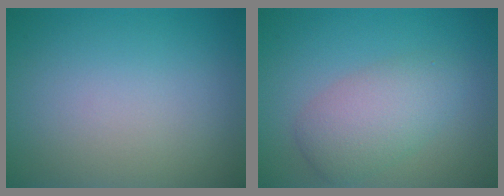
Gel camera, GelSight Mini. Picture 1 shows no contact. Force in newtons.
{"total": 4.2, "press": 4.2, "slide": 0.1}